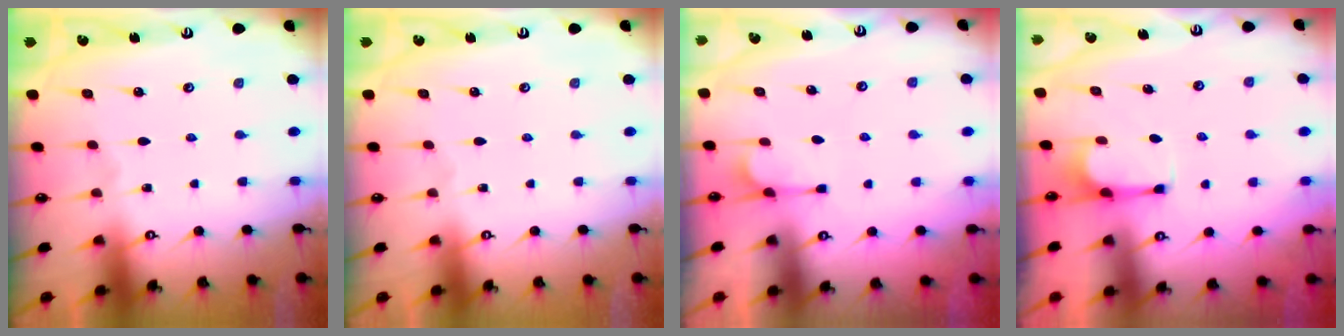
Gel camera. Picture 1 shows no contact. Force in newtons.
{"total": 0.0}
{"total": 2.5, "press": 2.1, "slide": 1.2}
{"total": 3.0, "press": 2.9, "slide": 0.6}